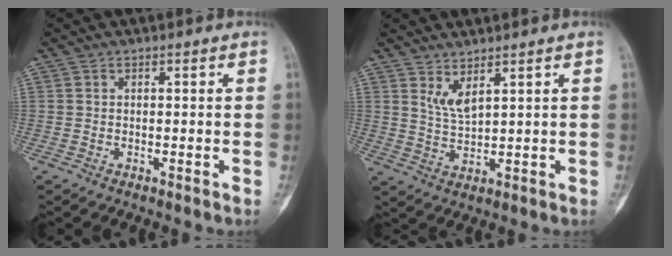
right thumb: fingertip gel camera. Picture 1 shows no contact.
{"total": 3.8, "force": [2.5, 0.9, 2.8], "torque": [-0.053, -0.028, 0.057]}